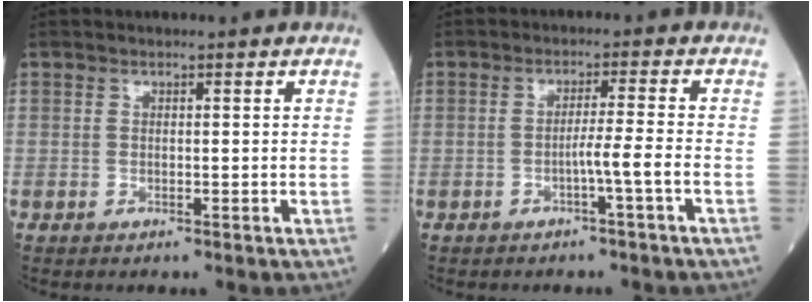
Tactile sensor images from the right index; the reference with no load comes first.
{"total": 3.5, "force": [-1.7, -1.2, 2.8], "torque": [-0.046, 0.003, -0.031]}